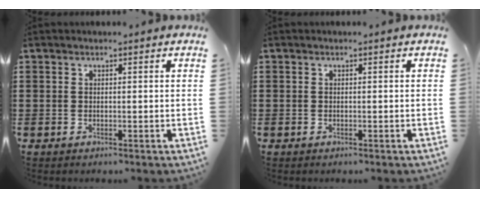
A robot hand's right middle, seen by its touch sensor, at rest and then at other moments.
{"total": 0.0}